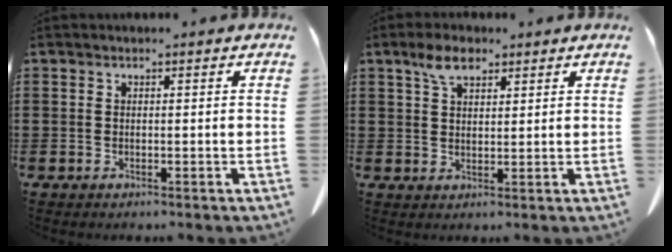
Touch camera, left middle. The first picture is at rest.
{"total": 4.5, "force": [2.9, 1.9, 2.8], "torque": [-0.063, 0.007, 0.052]}